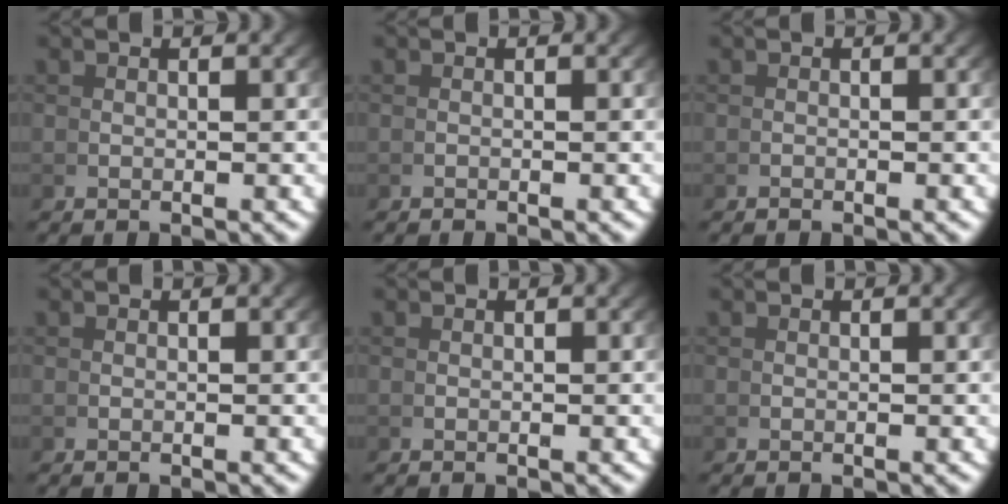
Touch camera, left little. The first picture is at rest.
{"total": 0.7, "force": [-0.3, -0.6, -0.4], "torque": [0.009, -0.001, -0.006]}
{"total": 0.8, "force": [-0.3, -0.6, -0.4], "torque": [0.010, -0.001, -0.007]}
{"total": 0.0}
{"total": 0.0}
{"total": 0.0}